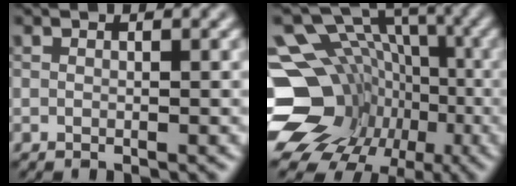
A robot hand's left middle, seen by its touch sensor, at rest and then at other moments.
{"total": 17.9, "force": [-5.9, 14.7, 8.3], "torque": [-0.149, -0.013, -0.088]}